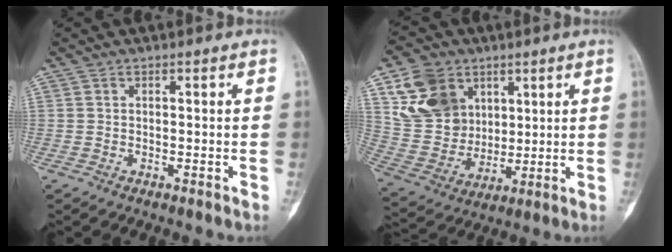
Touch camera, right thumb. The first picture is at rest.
{"total": 15.5, "force": [6.7, 12.0, 7.2], "torque": [-0.111, -0.018, 0.139]}